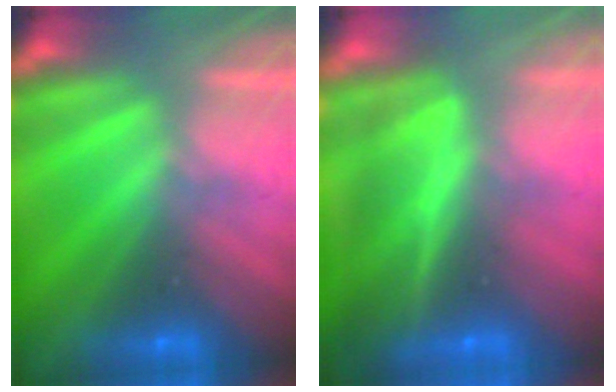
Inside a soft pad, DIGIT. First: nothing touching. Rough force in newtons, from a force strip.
{"total": 7.8}